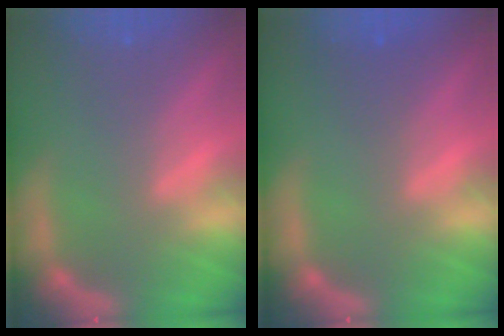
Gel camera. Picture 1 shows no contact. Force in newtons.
{"total": 1.0}